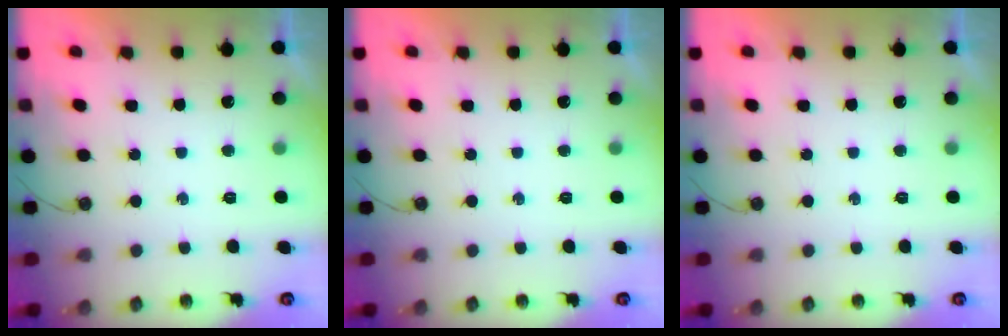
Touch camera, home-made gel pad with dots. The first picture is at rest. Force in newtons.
{"total": 0.0}
{"total": 0.0}